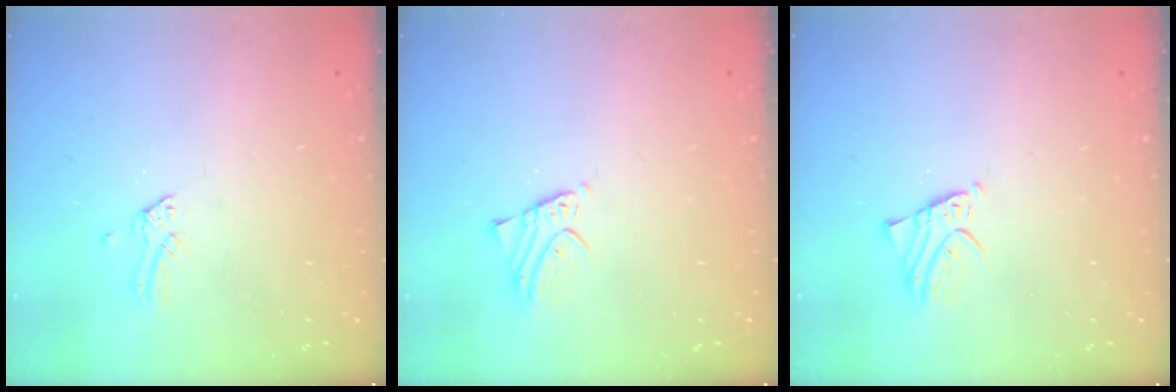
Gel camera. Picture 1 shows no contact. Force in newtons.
{"total": 2.3, "press": 2.3, "slide": 0.1}
{"total": 2.0, "press": 2.0, "slide": 0.2}